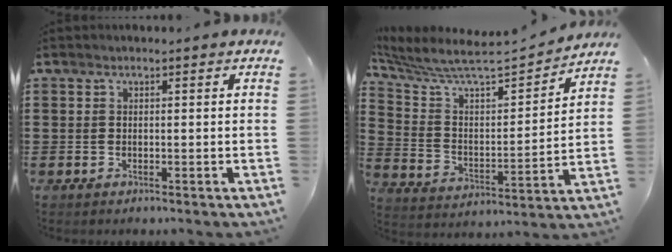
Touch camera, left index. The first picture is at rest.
{"total": 7.3, "force": [6.7, 0.8, 2.7], "torque": [-0.087, -0.058, 0.108]}